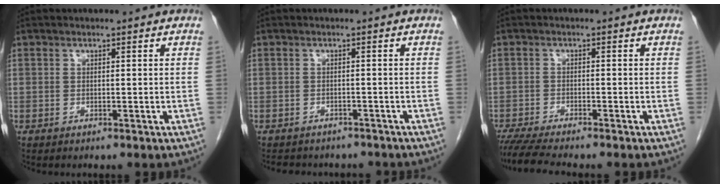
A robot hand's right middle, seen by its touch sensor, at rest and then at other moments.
{"total": 7.5, "force": [-6.6, 3.0, 1.7], "torque": [-0.029, 0.002, -0.075]}
{"total": 6.5, "force": [-5.7, -0.2, 3.0], "torque": [-0.049, -0.021, -0.097]}